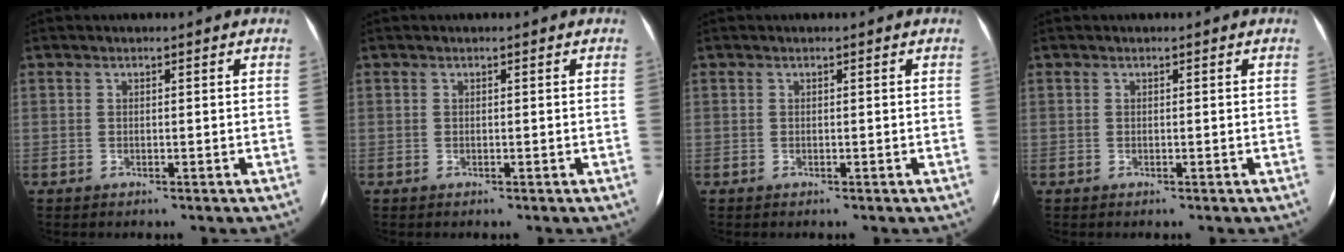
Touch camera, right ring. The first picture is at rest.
{"total": 0.0}
{"total": 0.0}
{"total": 0.0}